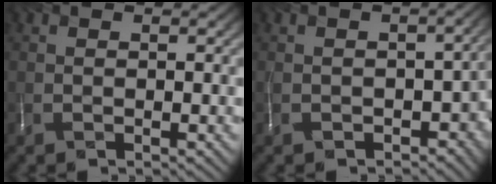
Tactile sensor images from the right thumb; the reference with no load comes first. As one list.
[{"total": 6.3, "force": [-3.3, 3.9, 3.8], "torque": [-0.050, -0.031, -0.049]}]